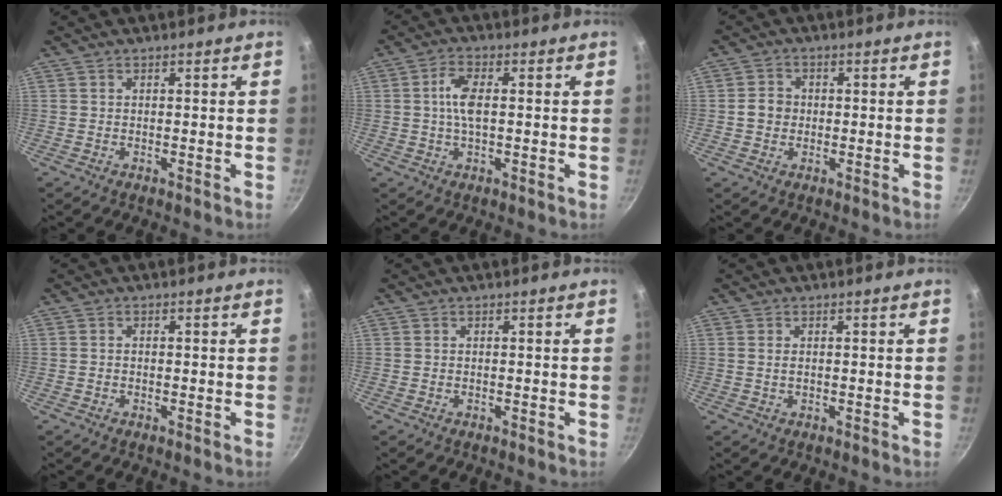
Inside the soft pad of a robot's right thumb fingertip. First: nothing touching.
{"total": 5.5, "force": [0.4, 2.4, 4.9], "torque": [-0.102, 0.008, 0.002]}
{"total": 3.7, "force": [-0.3, 3.3, 1.7], "torque": [-0.014, 0.011, -0.010]}
{"total": 0.7, "force": [-0.2, 0.5, 0.4], "torque": [-0.008, 0.004, -0.004]}
{"total": 0.0}
{"total": 1.2, "force": [0.1, 0.7, 0.9], "torque": [-0.019, 0.000, 0.002]}